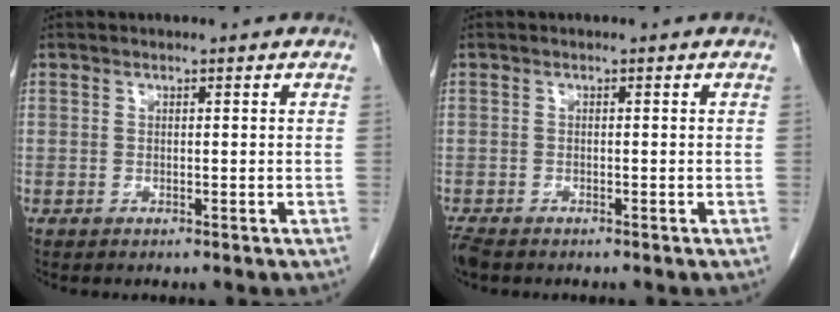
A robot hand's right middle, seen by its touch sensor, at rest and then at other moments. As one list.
[{"total": 2.6, "force": [-2.2, 0.9, 1.1], "torque": [-0.029, -0.008, -0.039]}]